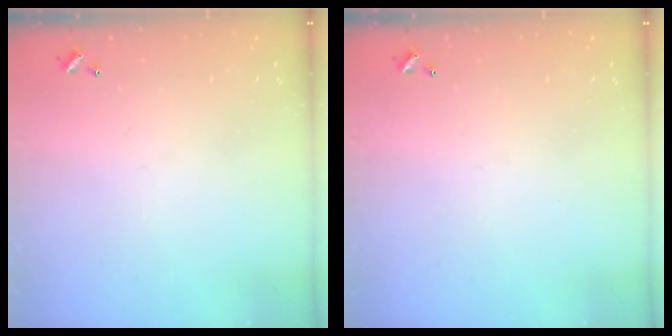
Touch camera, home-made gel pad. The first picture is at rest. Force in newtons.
{"total": 0.0}